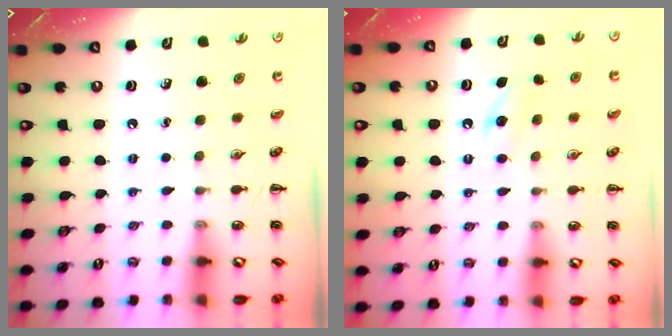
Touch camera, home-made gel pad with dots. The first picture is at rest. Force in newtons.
{"total": 4.5, "press": 4.3, "slide": 1.4}